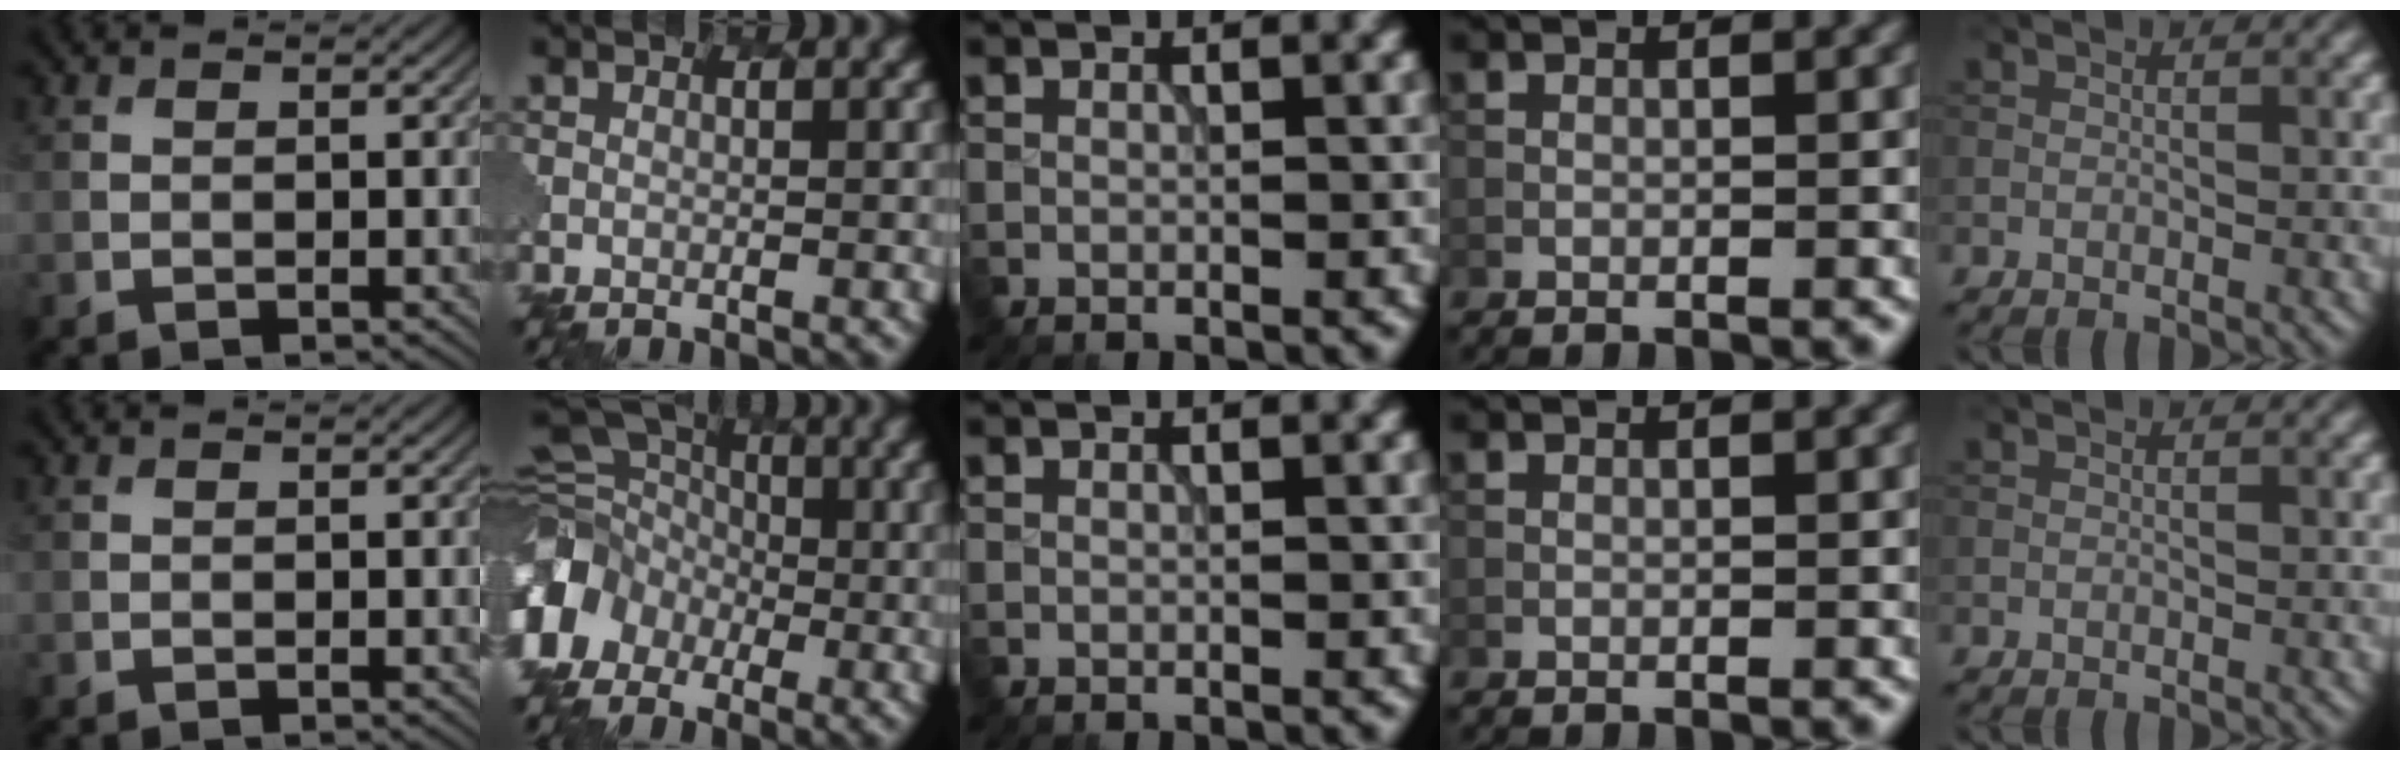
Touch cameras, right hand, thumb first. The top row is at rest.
{"index": {"total": 8.1, "force": [-2.4, 6.7, 3.8], "torque": [-0.063, -0.009, -0.054]}}